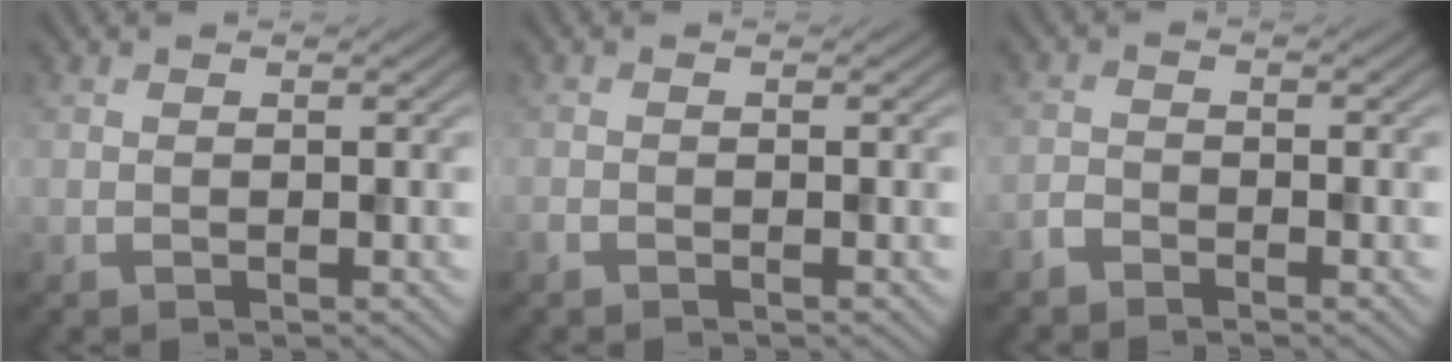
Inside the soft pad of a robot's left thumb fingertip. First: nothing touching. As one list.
[{"total": 0.7, "force": [-0.6, 0.2, 0.2], "torque": [-0.005, -0.002, -0.013]}, {"total": 1.7, "force": [-1.5, 0.5, 0.4], "torque": [-0.009, 0.001, -0.038]}]